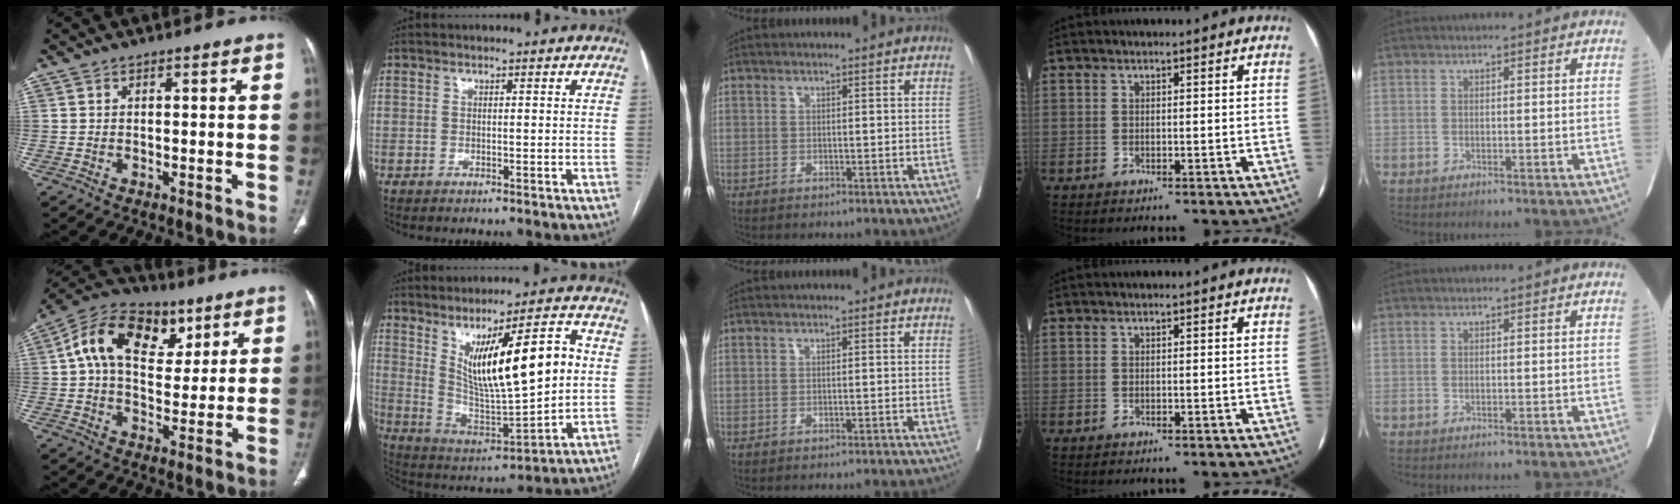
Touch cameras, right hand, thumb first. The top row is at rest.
{"thumb": {"total": 17.1, "force": [6.0, 11.2, 11.5], "torque": [-0.163, 0.004, 0.092]}, "index": {"total": 16.9, "force": [3.9, 2.8, 16.2], "torque": [-0.273, 0.000, 0.079]}, "middle": {"total": 5.3, "force": [-5.1, -1.0, 1.1], "torque": [-0.010, -0.018, -0.056]}}